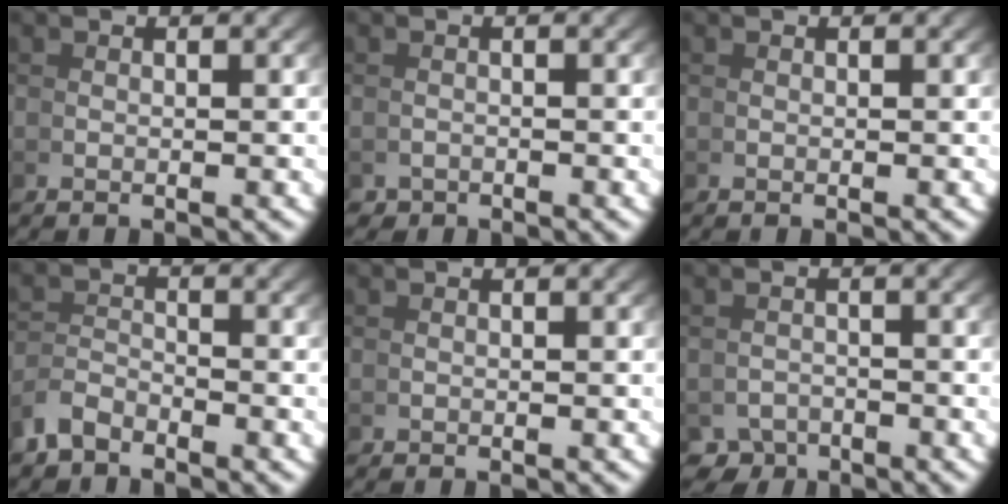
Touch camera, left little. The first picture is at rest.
{"total": 1.3, "force": [-1.0, 0.4, -0.6], "torque": [0.015, -0.008, -0.016]}
{"total": 0.0}
{"total": 2.0, "force": [-1.9, 0.5, 0.5], "torque": [-0.001, -0.001, -0.037]}
{"total": 0.0}
{"total": 2.8, "force": [-2.5, 1.1, -0.4], "torque": [0.025, -0.015, -0.043]}